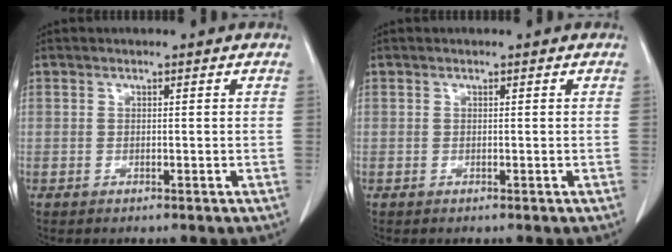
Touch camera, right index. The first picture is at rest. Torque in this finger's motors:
{"motor_torque": [0.14, 0.02, 0.02, 0.01]}